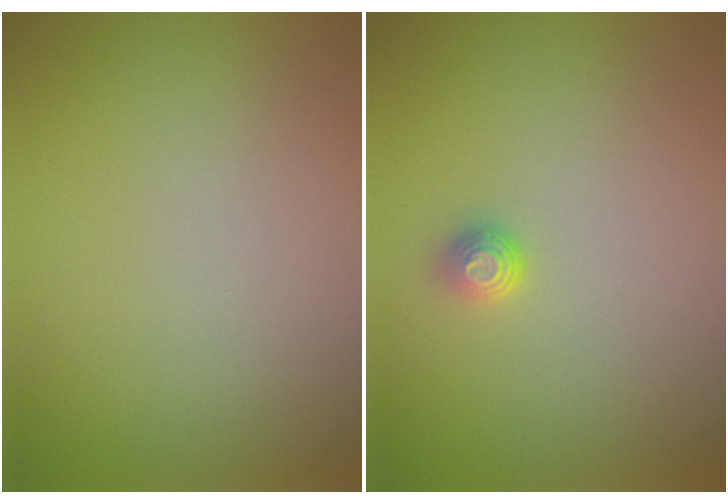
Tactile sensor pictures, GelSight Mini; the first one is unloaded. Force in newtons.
{"total": 1.3, "press": 1.1, "slide": 0.7}